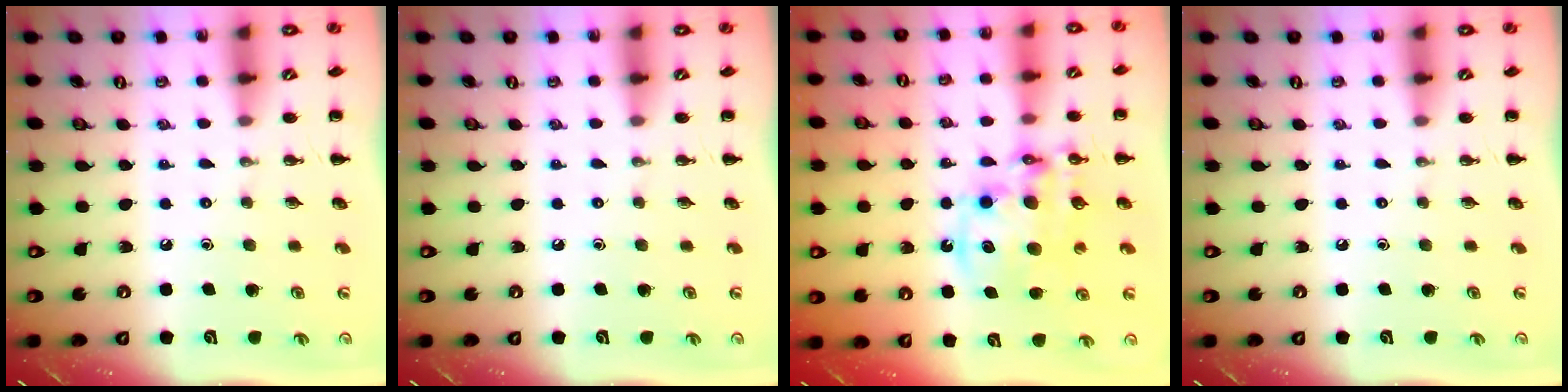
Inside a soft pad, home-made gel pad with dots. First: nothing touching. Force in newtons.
{"total": 0.0}
{"total": 13.5, "press": 13.2, "slide": 3.1}
{"total": 0.0}